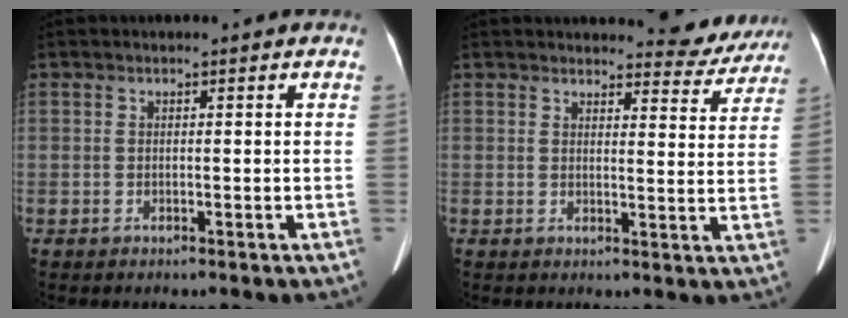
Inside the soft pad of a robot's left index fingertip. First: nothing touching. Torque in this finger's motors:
{"motor_torque": [0.31, -0.42, 0.02, 0.03]}